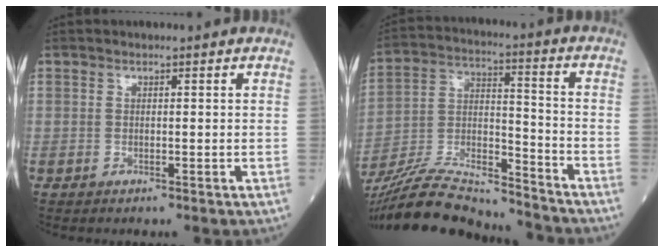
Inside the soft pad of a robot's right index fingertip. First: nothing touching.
{"total": 20.4, "force": [-19.0, 2.6, 6.9], "torque": [-0.162, -0.005, -0.331]}